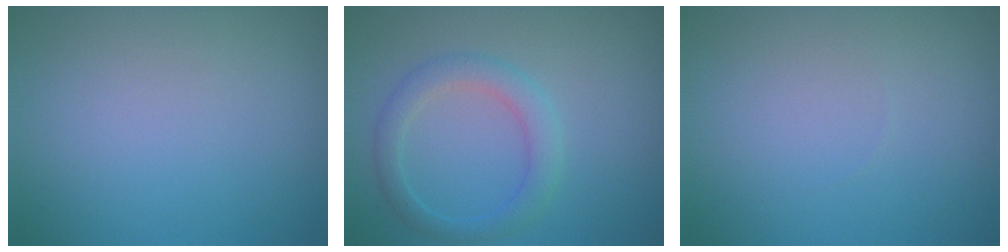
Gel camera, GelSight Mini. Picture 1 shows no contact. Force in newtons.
{"total": 2.7, "press": 2.7, "slide": 0.1}
{"total": 0.0}